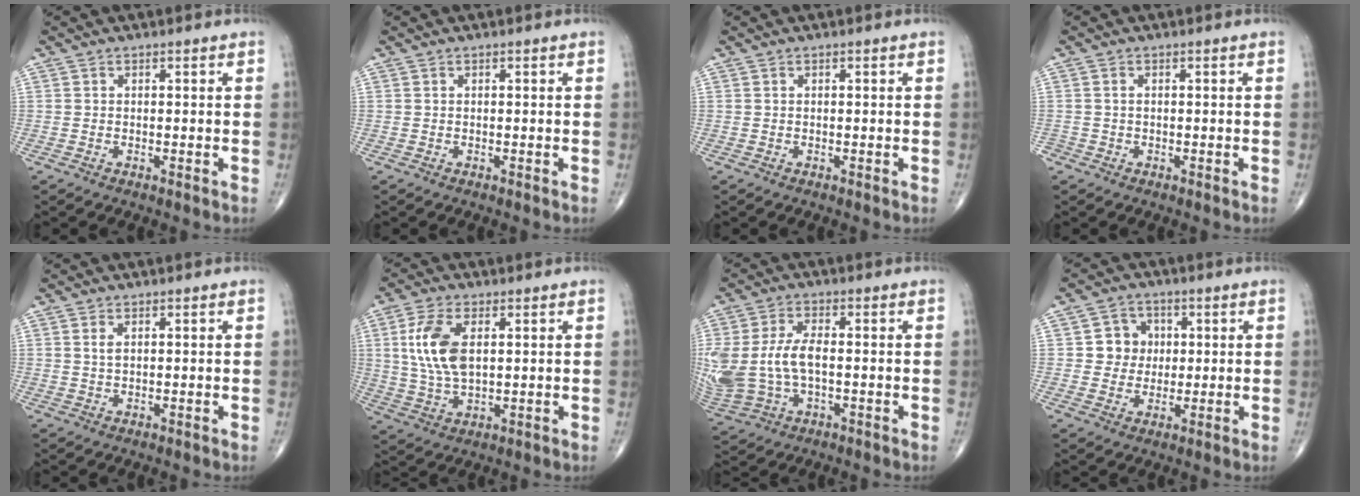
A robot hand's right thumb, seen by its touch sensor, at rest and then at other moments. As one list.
[{"total": 0.0}, {"total": 0.0}, {"total": 1.0, "force": [-0.3, 0.9, 0.3], "torque": [0.000, 0.002, -0.008]}, {"total": 1.5, "force": [0.6, 0.7, 1.2], "torque": [-0.026, 0.000, 0.015]}, {"total": 10.4, "force": [2.3, 5.3, 8.6], "torque": [-0.183, -0.006, 0.048]}, {"total": 13.0, "force": [-0.5, 7.4, 10.7], "torque": [-0.258, 0.009, 0.000]}, {"total": 6.0, "force": [1.0, 5.6, 1.9], "torque": [0.007, 0.005, 0.012]}]